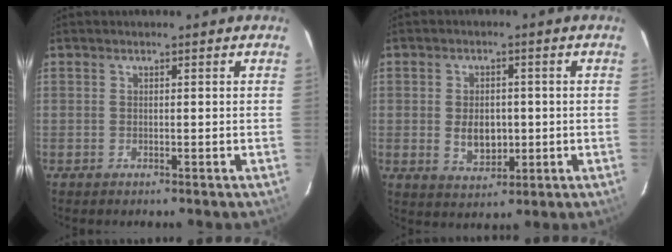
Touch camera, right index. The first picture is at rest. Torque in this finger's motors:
{"motor_torque": [0.19, -0.05, 0.32, 0.03]}